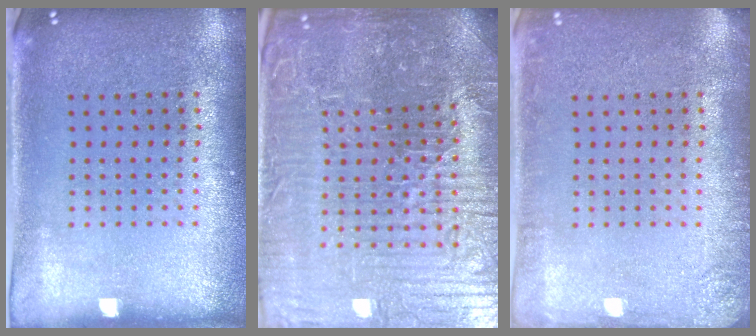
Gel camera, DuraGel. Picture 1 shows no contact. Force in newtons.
{"total": 6.3, "press": 5.8, "slide": 2.2}
{"total": 1.7, "press": 1.7, "slide": 0.3}